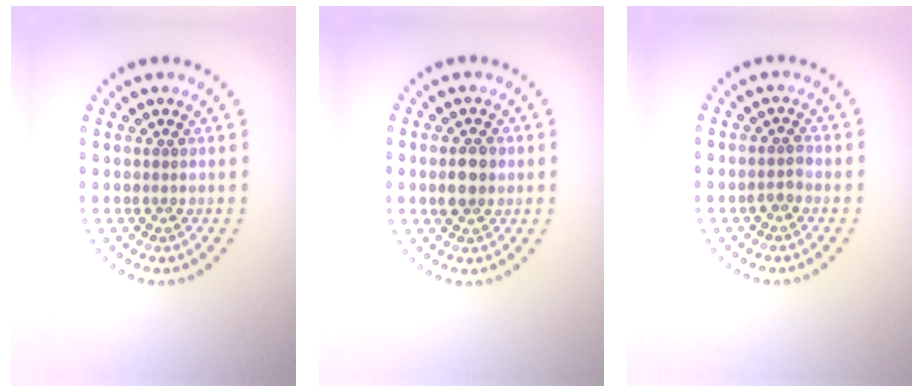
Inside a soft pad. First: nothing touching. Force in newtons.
{"total": 2.8, "press": 2.8, "slide": 0.1}
{"total": 1.1, "press": 0.9, "slide": 0.5}